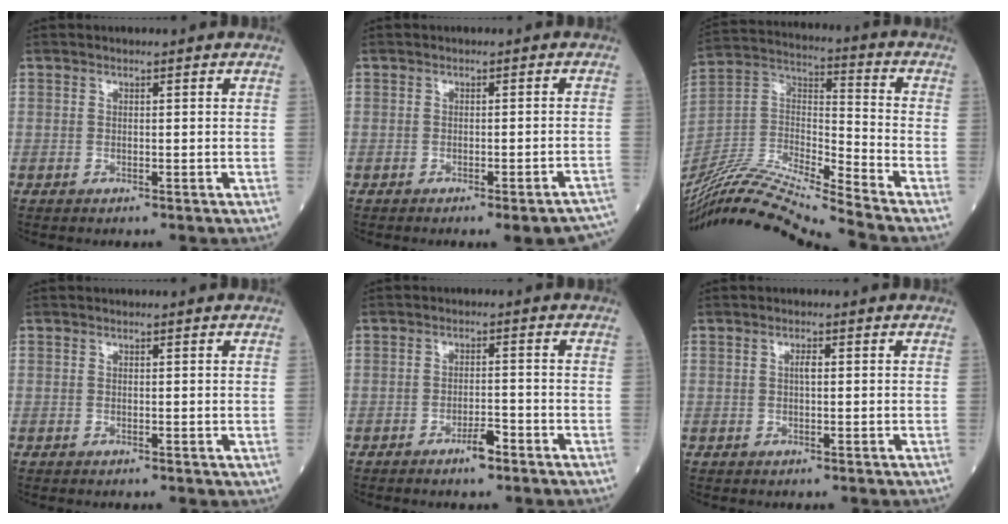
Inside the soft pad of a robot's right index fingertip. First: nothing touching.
{"total": 8.0, "force": [-7.2, 0.3, 3.5], "torque": [-0.024, -0.001, -0.079]}
{"total": 17.5, "force": [-16.1, -1.8, 6.6], "torque": [-0.130, 0.015, -0.302]}
{"total": 0.0}
{"total": 3.0, "force": [-2.1, 0.5, 2.1], "torque": [-0.032, 0.002, -0.036]}
{"total": 1.1, "force": [0.1, 0.3, 1.1], "torque": [-0.020, 0.002, 0.001]}